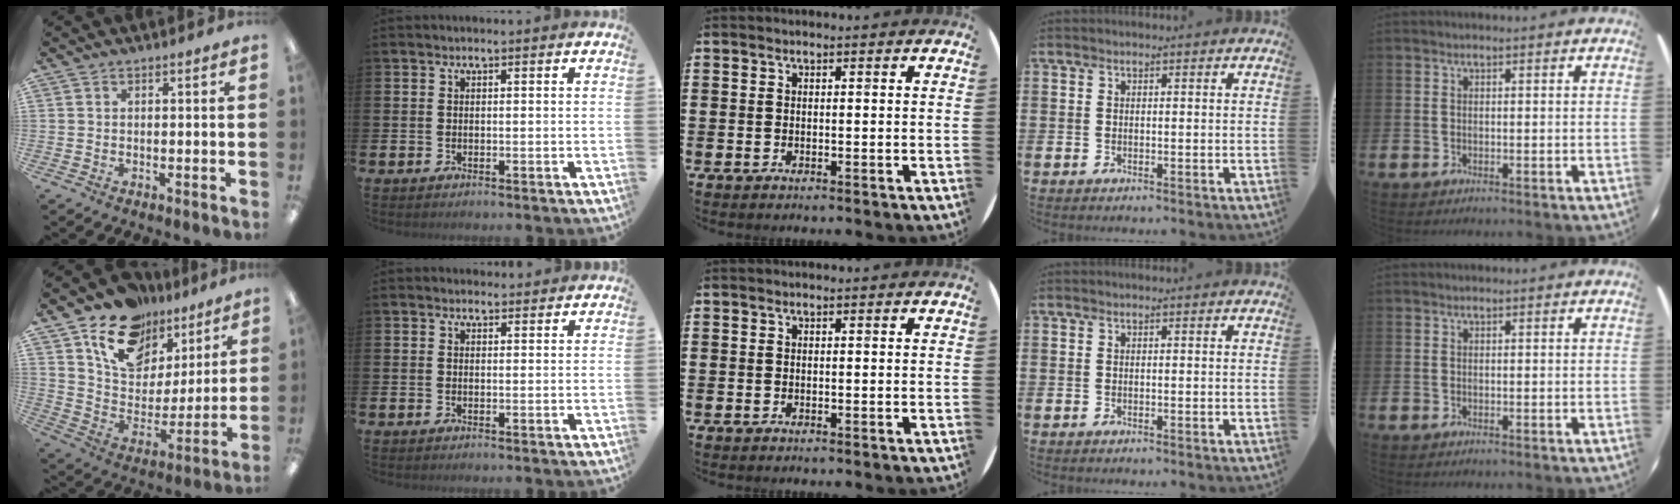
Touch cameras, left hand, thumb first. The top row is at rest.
{"thumb": {"total": 15.7, "force": [10.5, 10.1, 5.8], "torque": [-0.106, -0.060, 0.195]}, "index": {"total": 1.2, "force": [1.1, 0.5, 0.0], "torque": [0.013, -0.001, 0.017]}}